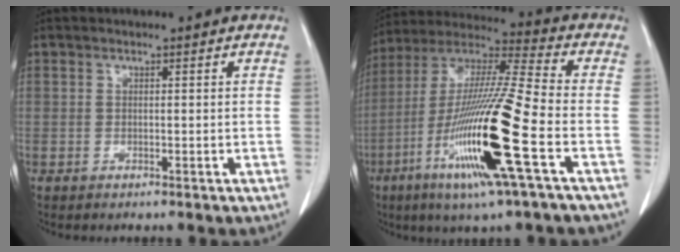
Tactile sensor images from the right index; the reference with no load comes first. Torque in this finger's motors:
{"motor_torque": [2.14, 0.00, 1.05, 0.21]}